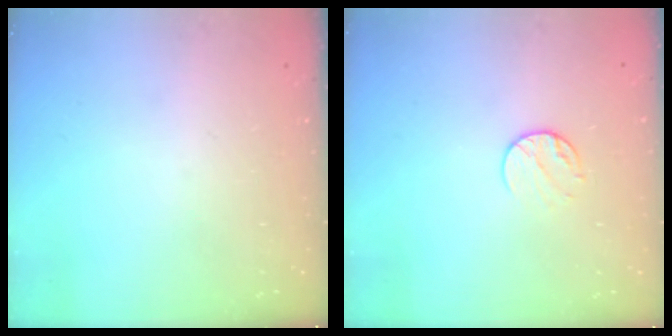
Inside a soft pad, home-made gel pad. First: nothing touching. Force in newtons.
{"total": 7.3, "press": 7.2, "slide": 0.7}